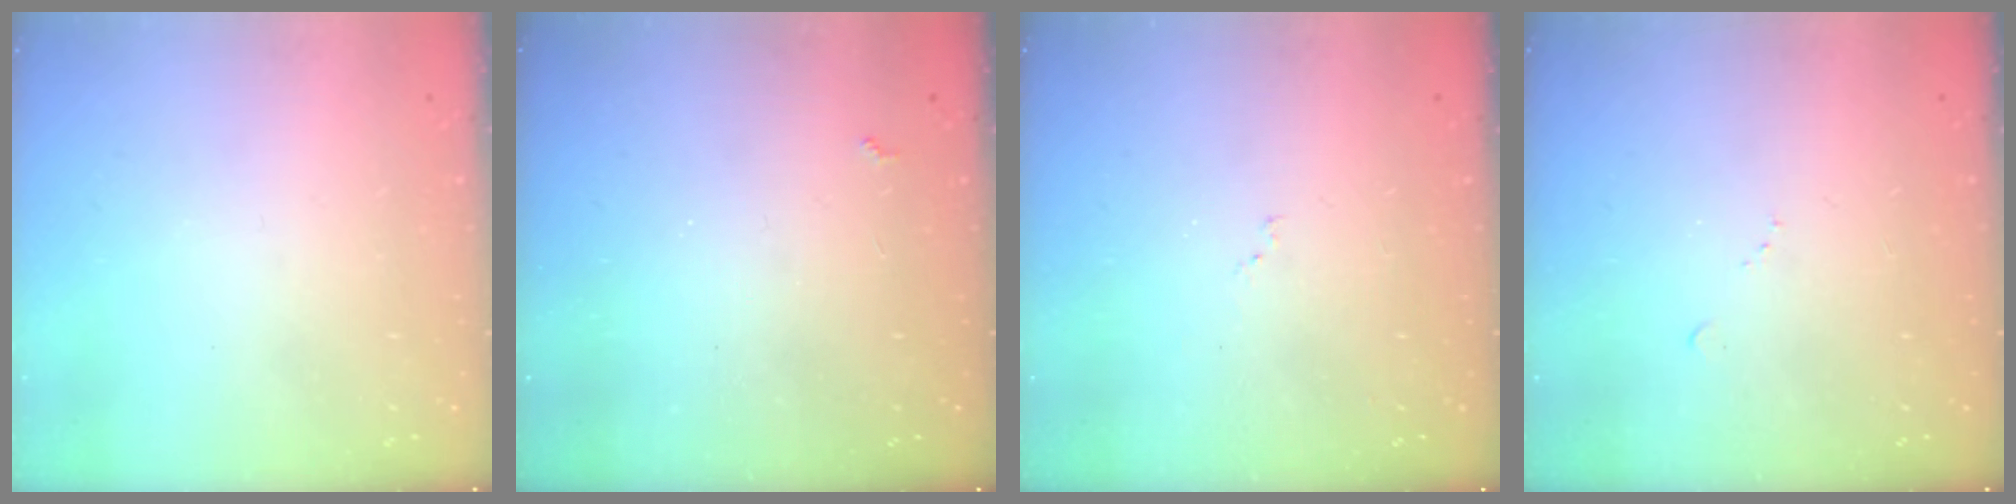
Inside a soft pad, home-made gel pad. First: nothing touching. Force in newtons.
{"total": 2.3, "press": 2.2, "slide": 0.4}
{"total": 5.7, "press": 5.6, "slide": 0.6}
{"total": 4.4, "press": 4.3, "slide": 0.7}